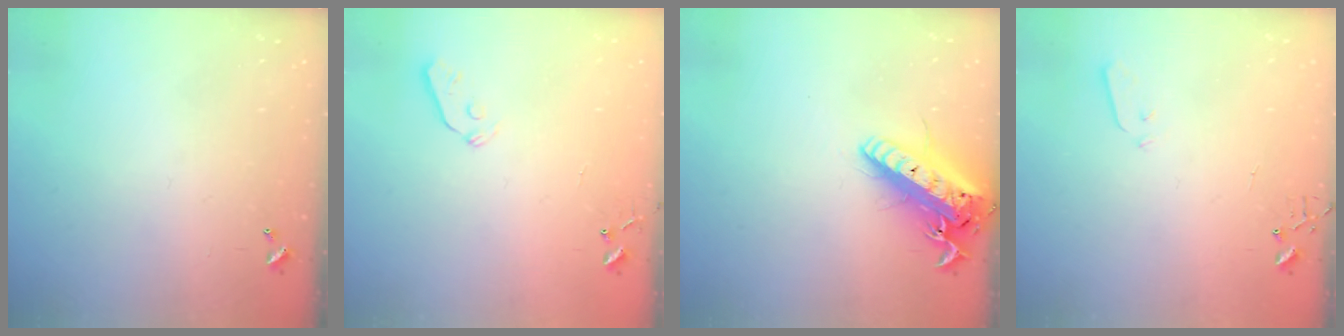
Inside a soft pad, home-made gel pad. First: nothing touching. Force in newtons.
{"total": 3.7, "press": 3.6, "slide": 0.7}
{"total": 19.8, "press": 19.4, "slide": 4.0}
{"total": 3.0, "press": 2.9, "slide": 0.7}